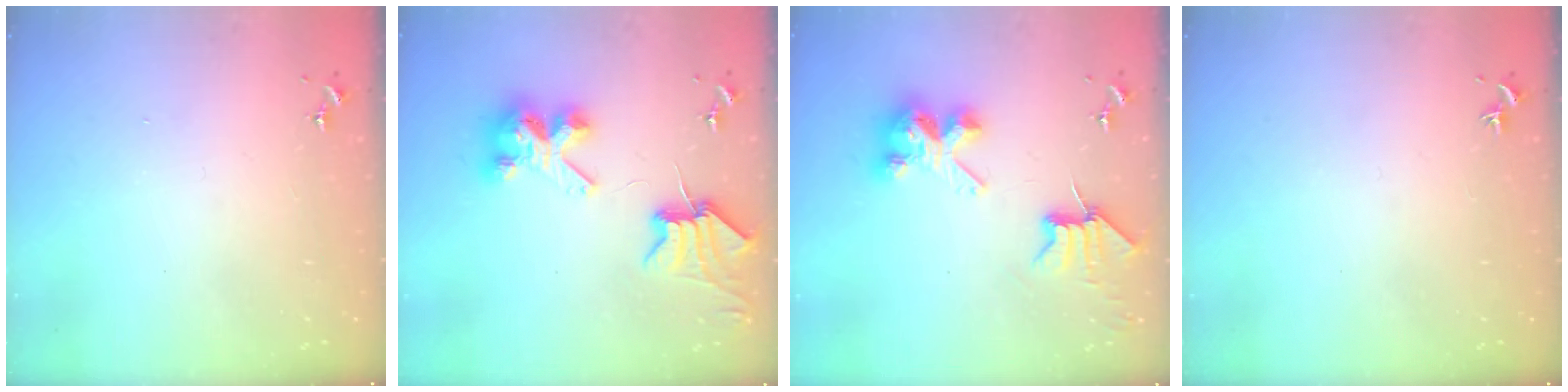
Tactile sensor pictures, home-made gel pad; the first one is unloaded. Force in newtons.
{"total": 9.7, "press": 9.6, "slide": 1.4}
{"total": 7.8, "press": 7.8, "slide": 0.6}
{"total": 0.0}